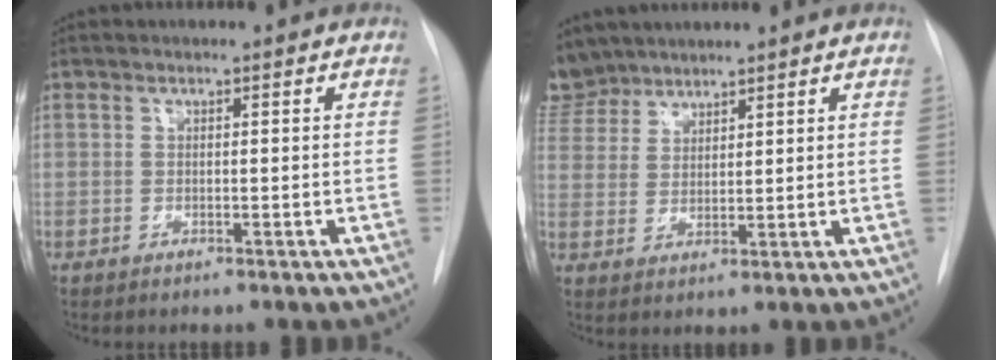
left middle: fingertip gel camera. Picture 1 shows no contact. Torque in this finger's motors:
{"motor_torque": [1.13, -1.01, 1.05, 0.01]}